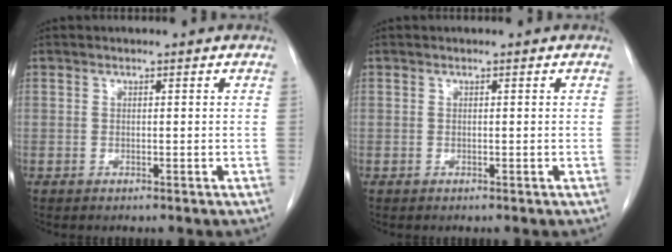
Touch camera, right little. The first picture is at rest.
{"total": 0.0}